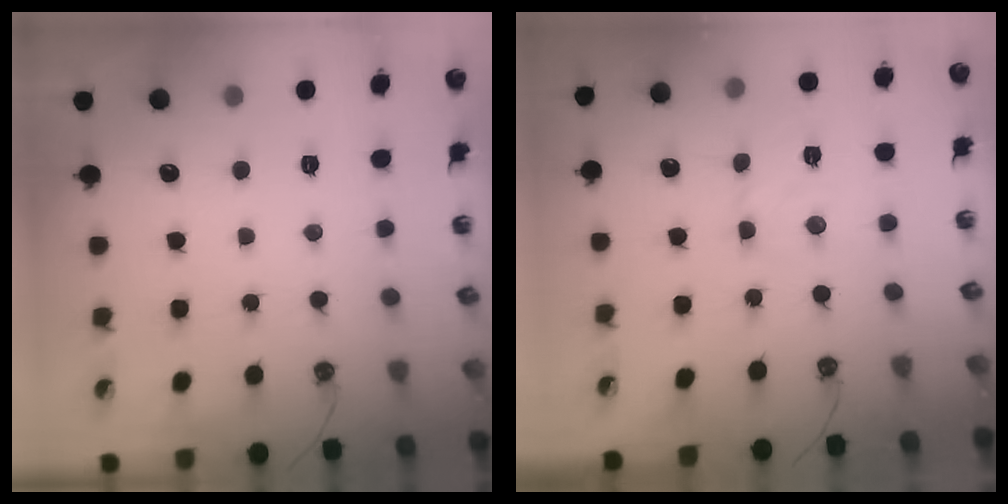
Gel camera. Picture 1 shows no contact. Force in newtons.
{"total": 3.4, "press": 3.4, "slide": 0.6}